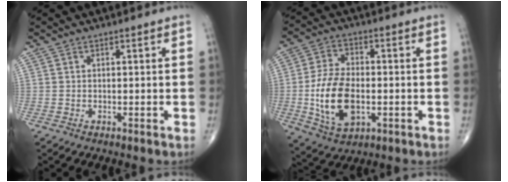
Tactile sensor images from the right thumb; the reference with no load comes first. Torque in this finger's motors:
{"motor_torque": [-0.18, 0.73, 1.13, -0.18, 0.13]}